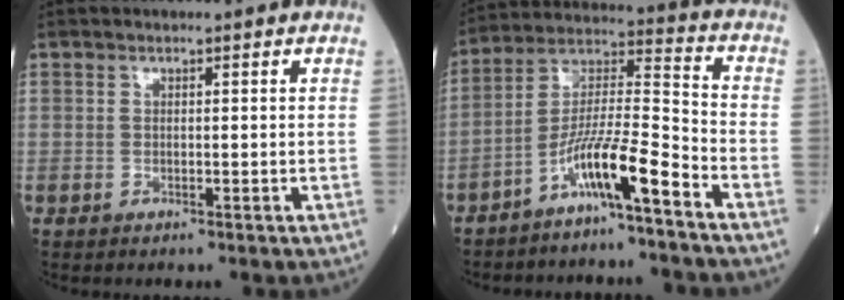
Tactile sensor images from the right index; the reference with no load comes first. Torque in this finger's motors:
{"motor_torque": [1.33, -0.80, 0.68, 0.19]}